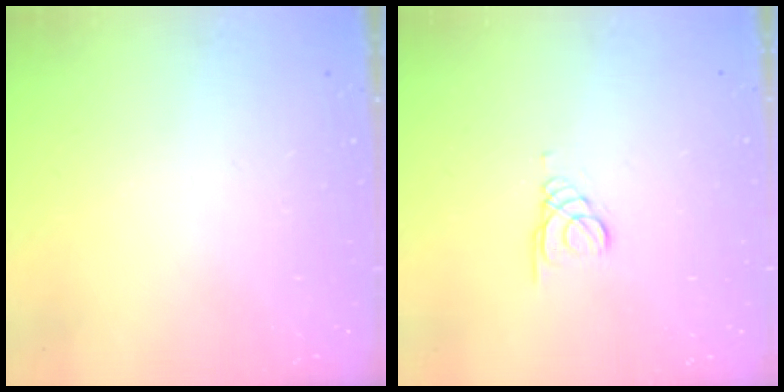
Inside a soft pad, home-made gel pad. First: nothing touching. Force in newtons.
{"total": 1.1, "press": 1.0, "slide": 0.1}